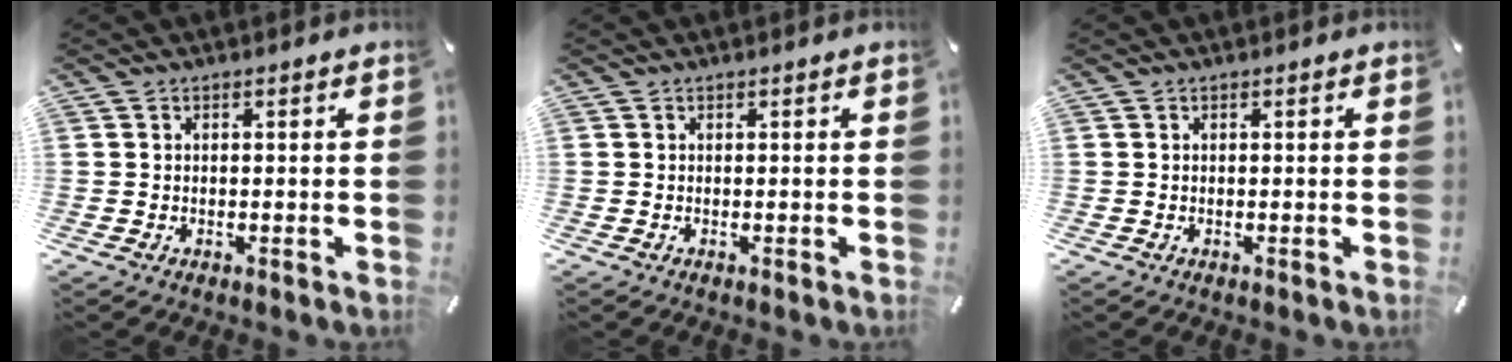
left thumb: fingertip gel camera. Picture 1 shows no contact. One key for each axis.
{"total": 0.0}
{"total": 0.0}